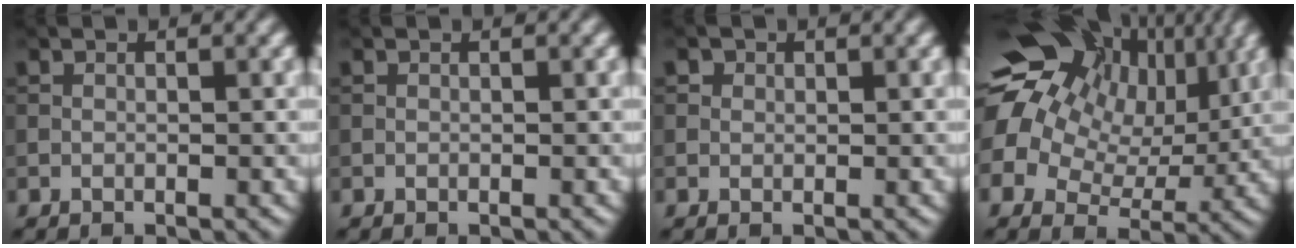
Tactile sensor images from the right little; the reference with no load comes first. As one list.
[{"total": 0.0}, {"total": 0.8, "force": [0.4, 0.7, 0.2], "torque": [-0.003, -0.001, 0.001]}, {"total": 17.0, "force": [6.6, 12.3, 9.7], "torque": [-0.210, 0.047, 0.096]}]